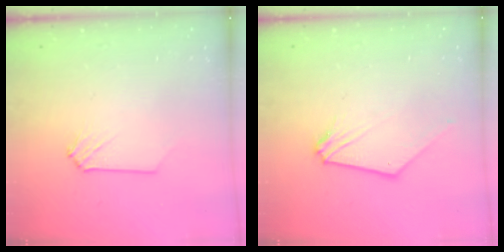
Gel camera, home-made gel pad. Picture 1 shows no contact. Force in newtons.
{"total": 3.0, "press": 3.0, "slide": 0.5}